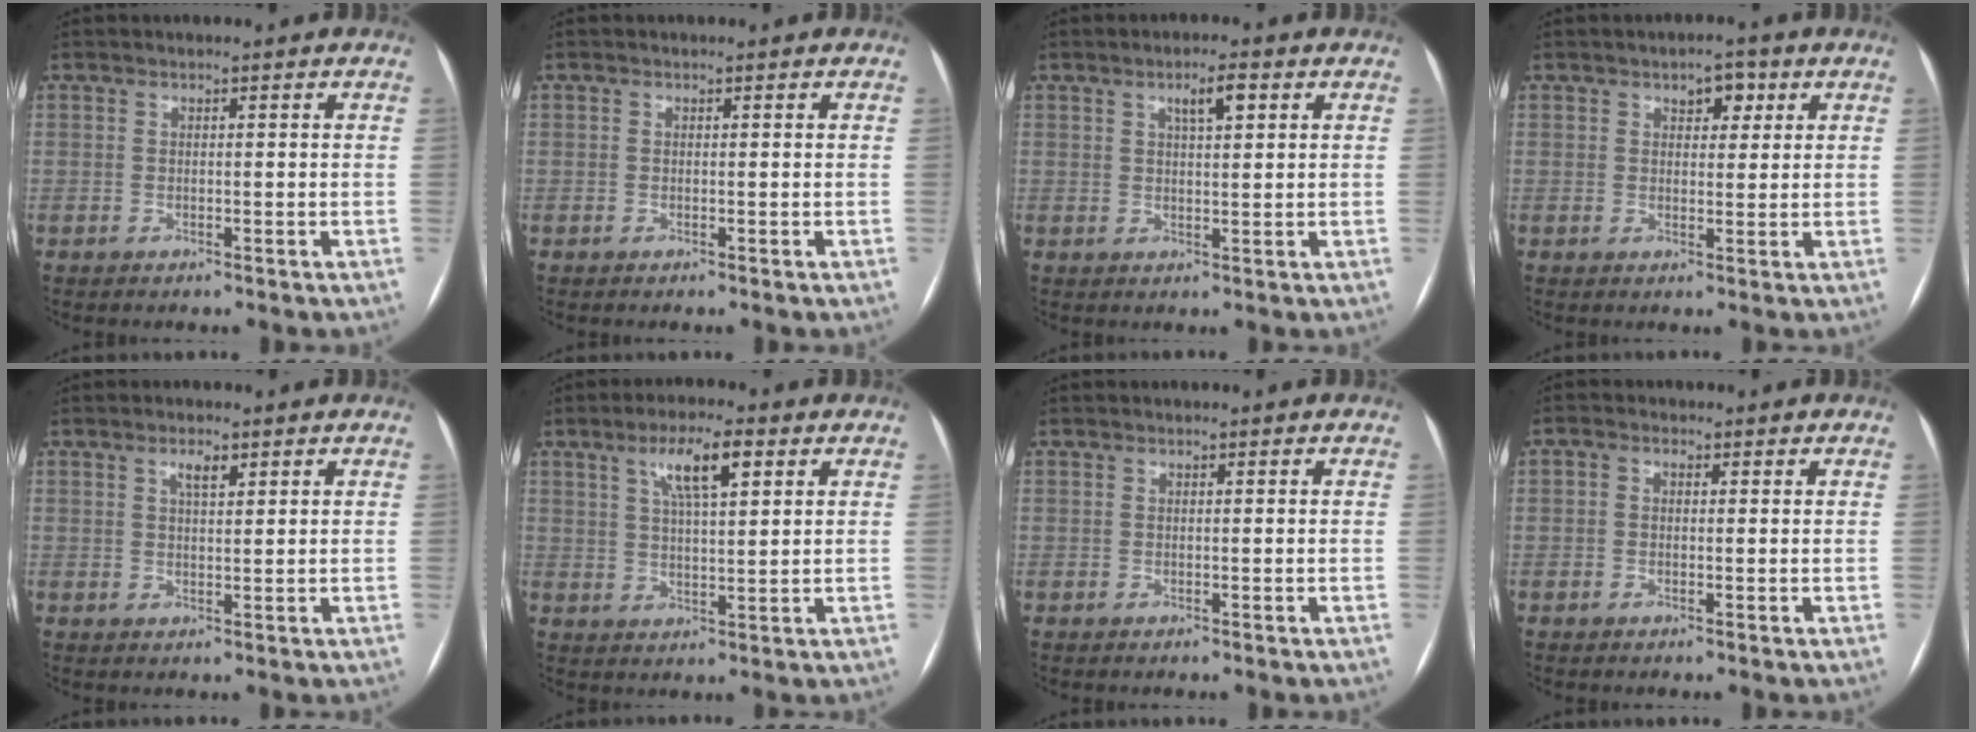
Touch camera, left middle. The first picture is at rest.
{"total": 0.0}
{"total": 3.5, "force": [1.7, 0.8, 3.0], "torque": [-0.052, 0.005, 0.027]}
{"total": 3.4, "force": [1.7, 1.9, 2.2], "torque": [-0.029, 0.008, 0.024]}
{"total": 2.3, "force": [1.3, 0.7, 1.8], "torque": [-0.033, 0.003, 0.023]}
{"total": 7.3, "force": [3.5, 1.5, 6.2], "torque": [-0.114, 0.010, 0.061]}
{"total": 0.0}
{"total": 1.8, "force": [-1.5, -0.8, -0.5], "torque": [0.007, -0.001, -0.022]}